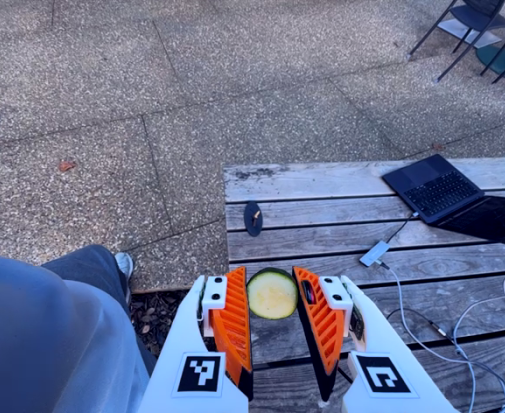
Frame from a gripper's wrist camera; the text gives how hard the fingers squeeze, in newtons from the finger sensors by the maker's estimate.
{"total": 7.7, "left": 7.2, "right": 8.3}